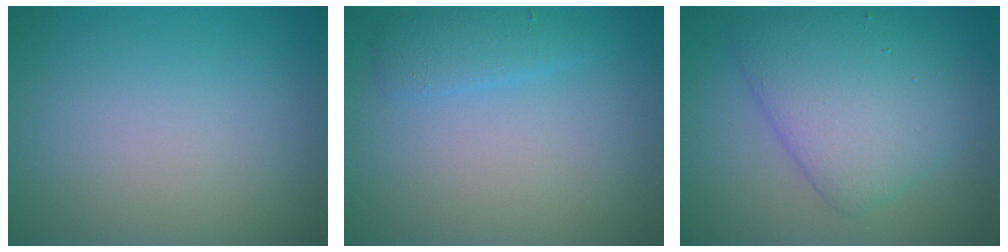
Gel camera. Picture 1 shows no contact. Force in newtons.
{"total": 1.8, "press": 1.8, "slide": 0.2}
{"total": 6.2, "press": 6.2, "slide": 0.1}